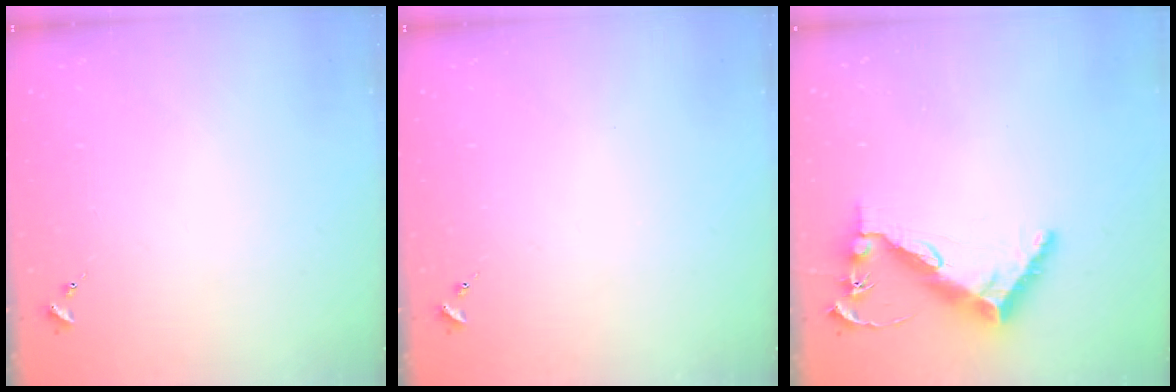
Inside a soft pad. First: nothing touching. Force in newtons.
{"total": 0.0}
{"total": 12.8, "press": 12.8, "slide": 0.8}